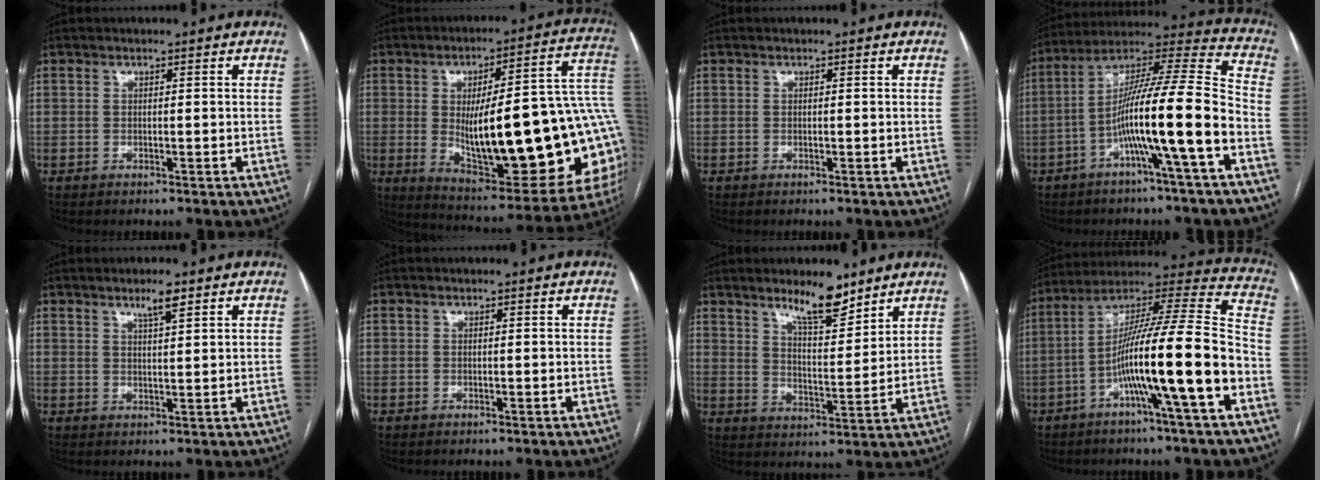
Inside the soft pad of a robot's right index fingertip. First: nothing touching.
{"total": 32.3, "force": [-2.1, 7.2, 31.4], "torque": [-0.358, 0.014, -0.018]}
{"total": 0.0}
{"total": 16.4, "force": [-5.7, -0.6, 15.4], "torque": [-0.266, 0.019, -0.104]}
{"total": 3.2, "force": [2.2, 0.3, 2.3], "torque": [-0.043, -0.001, 0.037]}
{"total": 0.0}
{"total": 8.4, "force": [6.6, 1.9, 4.9], "torque": [-0.085, -0.009, 0.115]}
{"total": 19.1, "force": [-6.7, -0.3, 17.9], "torque": [-0.304, 0.009, -0.120]}